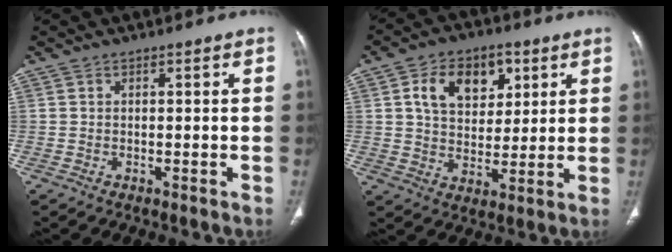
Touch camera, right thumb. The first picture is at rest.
{"total": 12.4, "force": [4.6, 8.6, 7.7], "torque": [-0.085, -0.009, 0.080]}